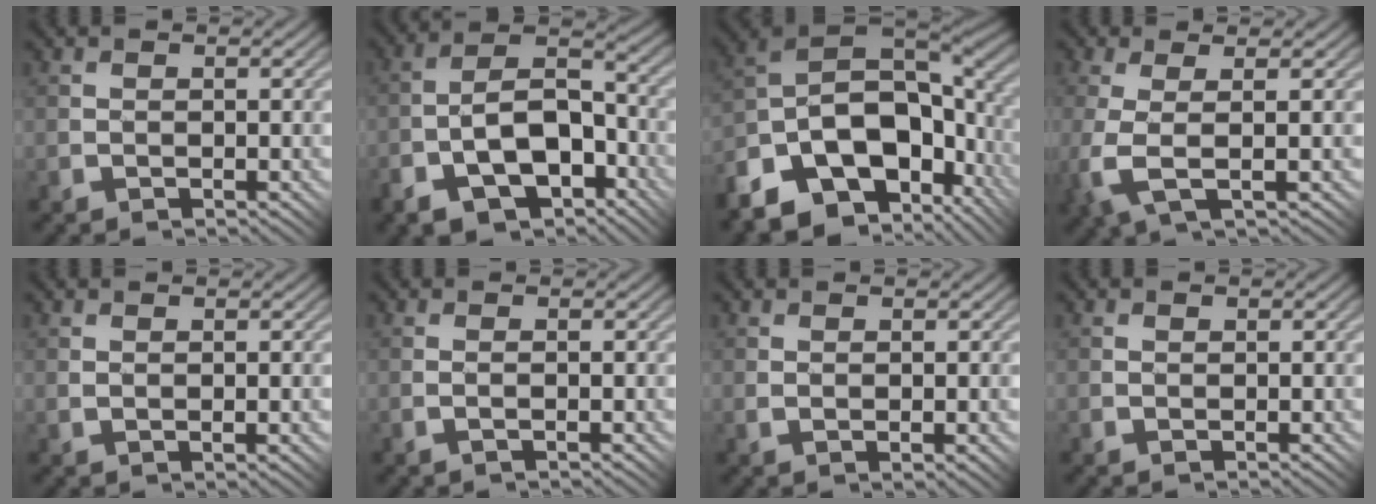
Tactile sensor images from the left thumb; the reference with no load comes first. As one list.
[{"total": 11.5, "force": [-5.9, 5.8, 8.1], "torque": [-0.145, -0.006, -0.111]}, {"total": 17.8, "force": [-6.6, 11.0, 12.4], "torque": [-0.242, -0.030, -0.097]}, {"total": 5.0, "force": [-0.8, 1.3, 4.7], "torque": [-0.125, -0.001, -0.015]}, {"total": 1.5, "force": [0.1, 0.6, 1.3], "torque": [-0.025, -0.001, 0.011]}, {"total": 0.8, "force": [-0.1, -0.2, 0.8], "torque": [-0.015, 0.004, -0.001]}, {"total": 1.7, "force": [-0.1, 0.7, 1.6], "torque": [-0.029, -0.005, 0.007]}, {"total": 0.7, "force": [0.5, 0.5, 0.3], "torque": [-0.005, 0.002, 0.008]}]